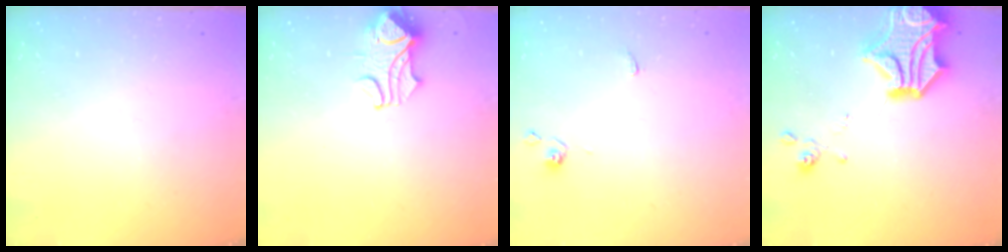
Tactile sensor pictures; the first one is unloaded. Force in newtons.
{"total": 1.6, "press": 1.5, "slide": 0.5}
{"total": 2.8, "press": 2.8, "slide": 0.6}
{"total": 10.0, "press": 9.6, "slide": 2.9}